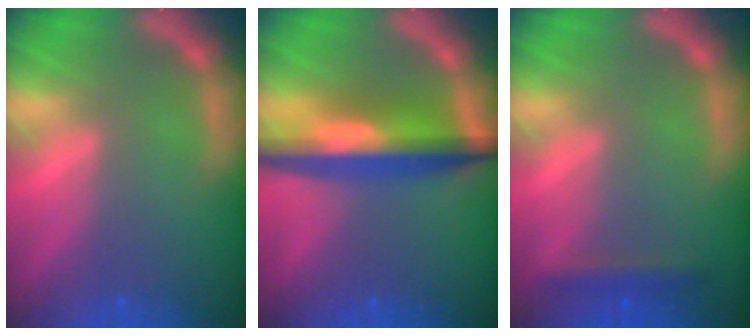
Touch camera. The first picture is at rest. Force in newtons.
{"total": 8.0}
{"total": 1.9}